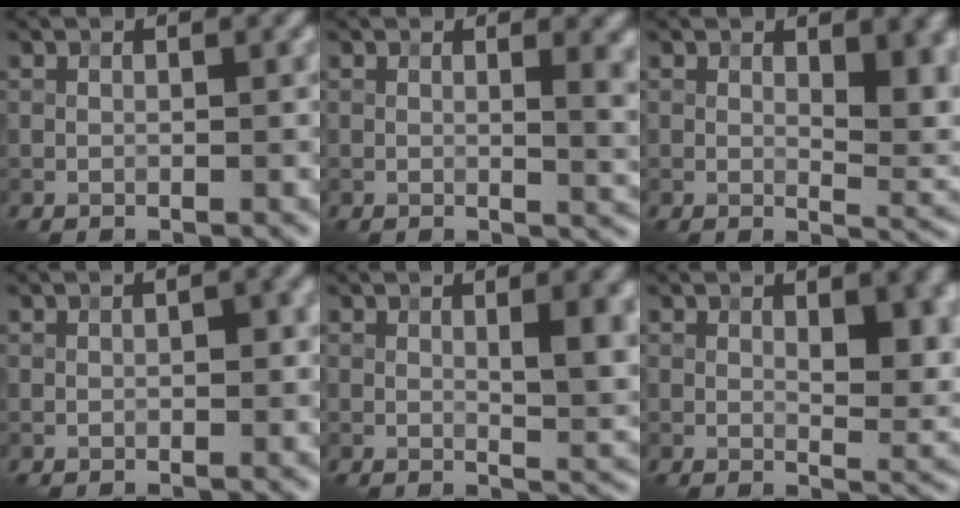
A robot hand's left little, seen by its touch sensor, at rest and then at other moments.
{"total": 4.7, "force": [0.9, 1.8, 4.2], "torque": [-0.030, 0.004, 0.013]}
{"total": 5.8, "force": [1.3, 2.3, 5.2], "torque": [-0.065, -0.003, 0.023]}
{"total": 1.4, "force": [0.0, 0.7, 1.3], "torque": [-0.016, 0.002, -0.001]}
{"total": 4.9, "force": [1.0, 1.1, 4.6], "torque": [-0.062, 0.000, 0.016]}
{"total": 5.9, "force": [1.4, 2.4, 5.2], "torque": [-0.066, -0.003, 0.027]}